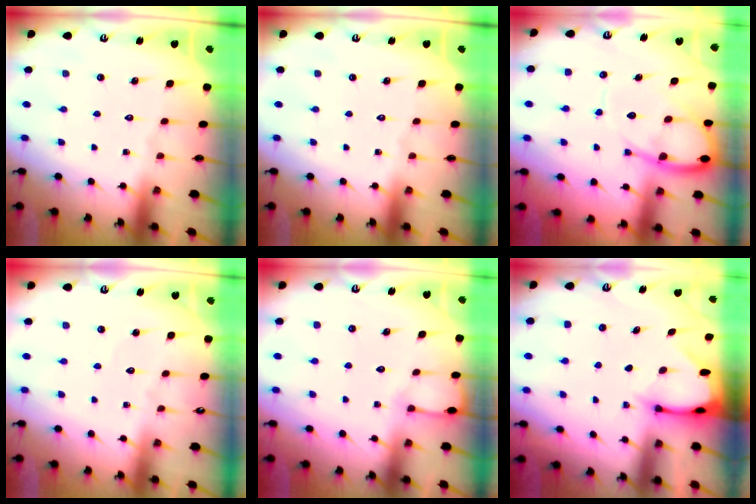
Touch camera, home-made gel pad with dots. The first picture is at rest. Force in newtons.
{"total": 0.0}
{"total": 10.4, "press": 10.3, "slide": 1.2}
{"total": 2.7, "press": 2.7, "slide": 0.2}
{"total": 3.8, "press": 3.8, "slide": 0.5}
{"total": 2.4, "press": 2.3, "slide": 0.3}